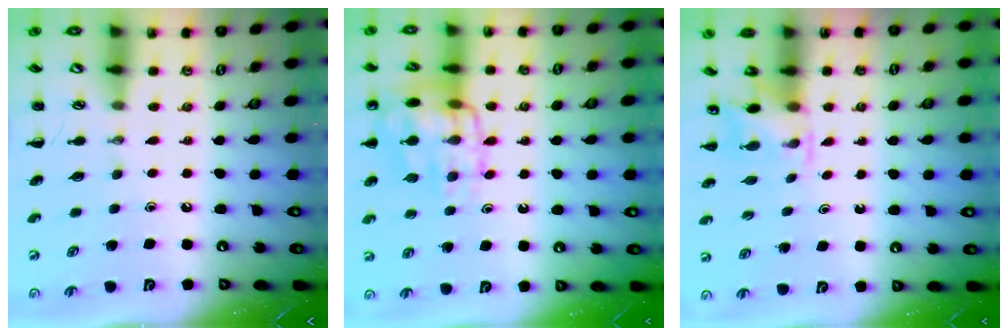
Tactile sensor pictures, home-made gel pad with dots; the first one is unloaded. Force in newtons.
{"total": 14.7, "press": 14.6, "slide": 1.0}
{"total": 3.2, "press": 3.1, "slide": 0.7}